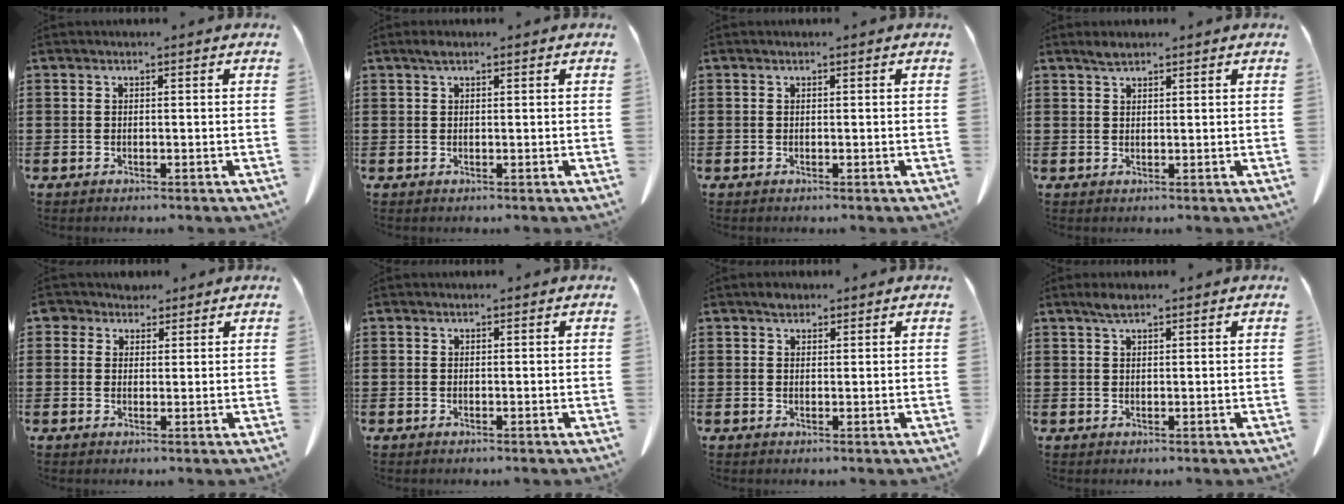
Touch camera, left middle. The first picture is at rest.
{"total": 1.1, "force": [0.6, 0.4, 0.8], "torque": [-0.018, 0.003, 0.010]}
{"total": 0.0}
{"total": 1.5, "force": [1.3, 0.3, 0.7], "torque": [-0.016, 0.001, 0.023]}
{"total": 3.2, "force": [2.3, 2.2, 0.6], "torque": [-0.016, 0.010, 0.041]}
{"total": 0.0}
{"total": 1.6, "force": [1.3, 0.9, 0.5], "torque": [-0.004, 0.000, 0.022]}
{"total": 1.9, "force": [1.3, 0.5, 1.2], "torque": [-0.026, 0.004, 0.023]}